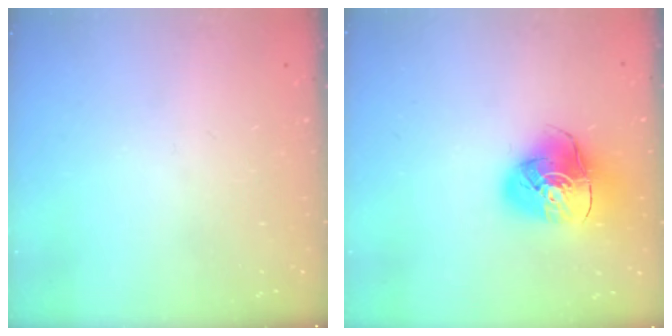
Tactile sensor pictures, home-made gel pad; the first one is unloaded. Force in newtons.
{"total": 12.2, "press": 12.1, "slide": 1.6}